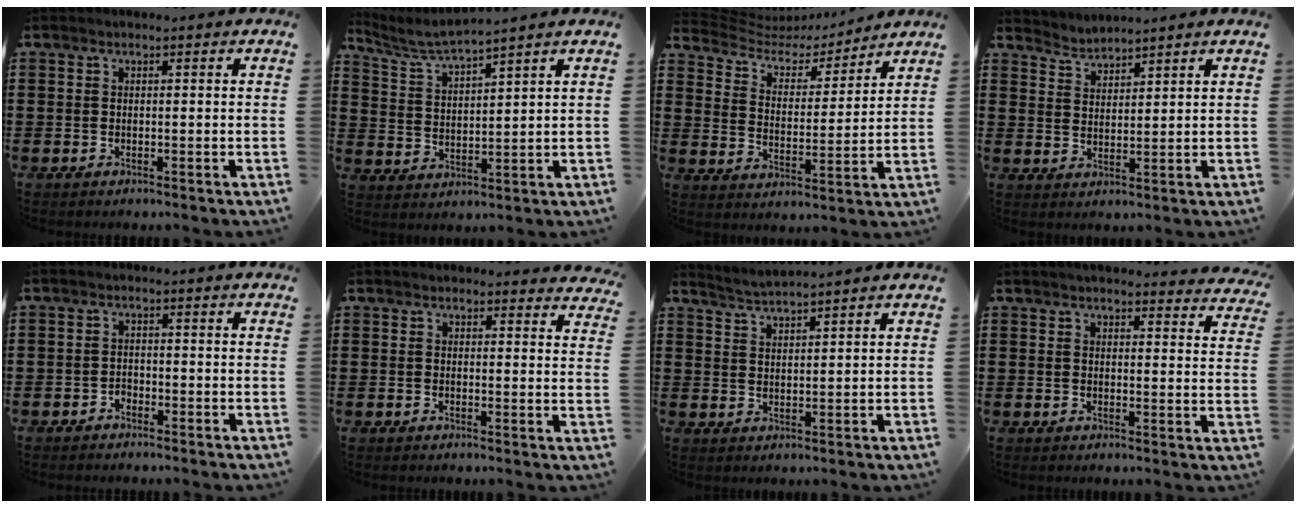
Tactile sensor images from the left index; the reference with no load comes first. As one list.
[{"total": 4.5, "force": [4.1, -0.6, 1.7], "torque": [-0.050, -0.025, 0.069]}, {"total": 4.9, "force": [4.3, 1.8, 1.5], "torque": [-0.057, -0.028, 0.069]}, {"total": 2.8, "force": [2.7, -0.1, -0.7], "torque": [0.002, -0.011, 0.050]}, {"total": 1.3, "force": [-1.1, 0.6, 0.1], "torque": [-0.009, 0.001, -0.025]}, {"total": 2.3, "force": [2.3, 0.1, 0.2], "torque": [-0.002, -0.009, 0.043]}, {"total": 2.4, "force": [2.3, -0.6, -0.1], "torque": [-0.006, -0.010, 0.043]}, {"total": 3.1, "force": [3.1, -0.1, 0.6], "torque": [-0.016, -0.018, 0.052]}]